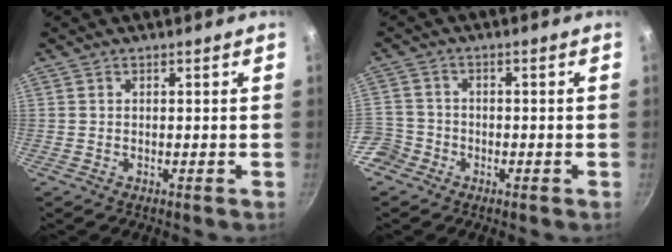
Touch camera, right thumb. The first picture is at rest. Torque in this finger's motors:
{"motor_torque": [2.40, 2.22, 2.12, -0.52, 0.38]}